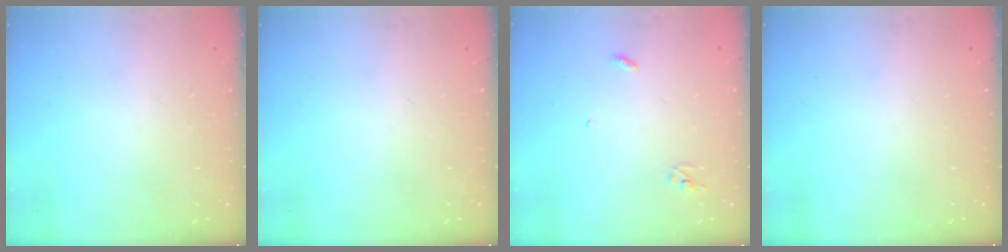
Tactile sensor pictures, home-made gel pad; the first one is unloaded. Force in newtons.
{"total": 0.0}
{"total": 3.0, "press": 2.9, "slide": 0.2}
{"total": 0.0}